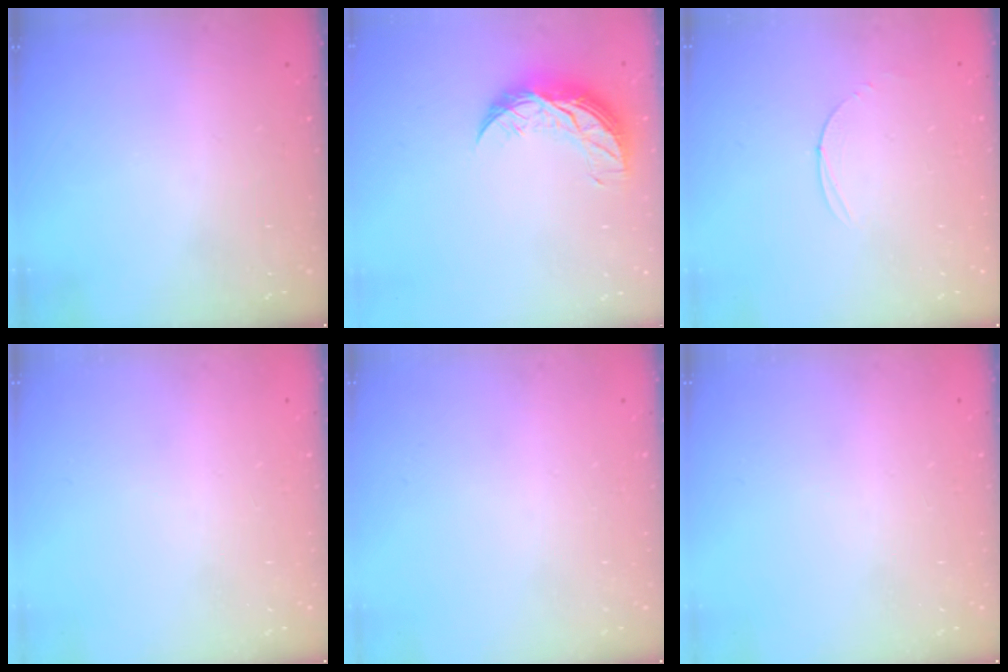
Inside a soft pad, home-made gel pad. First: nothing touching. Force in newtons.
{"total": 9.9, "press": 9.9, "slide": 0.5}
{"total": 3.0, "press": 3.0, "slide": 0.3}
{"total": 0.0}
{"total": 0.0}
{"total": 0.0}